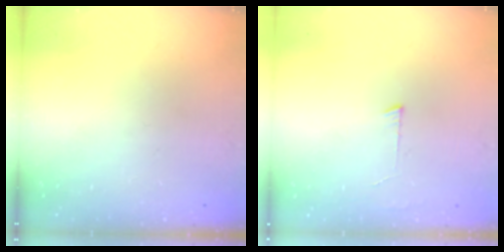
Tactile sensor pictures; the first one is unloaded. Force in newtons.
{"total": 3.0, "press": 3.0, "slide": 0.3}